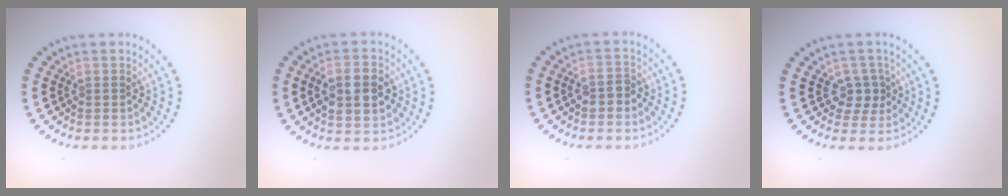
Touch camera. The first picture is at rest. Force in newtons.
{"total": 4.4, "press": 4.4, "slide": 0.3}
{"total": 1.7, "press": 1.7, "slide": 0.4}
{"total": 1.7, "press": 1.5, "slide": 0.9}